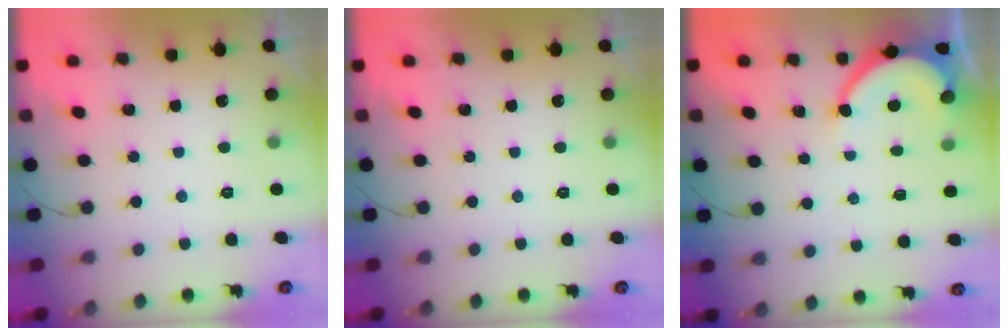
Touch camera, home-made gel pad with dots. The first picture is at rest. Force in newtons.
{"total": 0.0}
{"total": 7.5, "press": 7.4, "slide": 1.1}